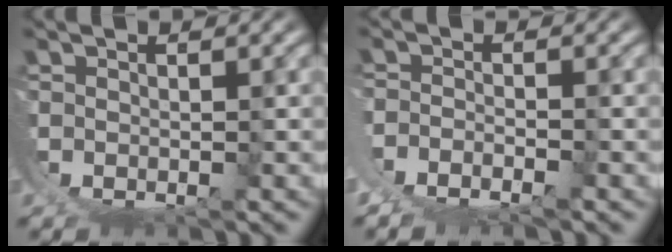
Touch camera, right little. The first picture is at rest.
{"total": 3.9, "force": [-0.8, 3.1, 2.1], "torque": [-0.048, -0.012, -0.013]}